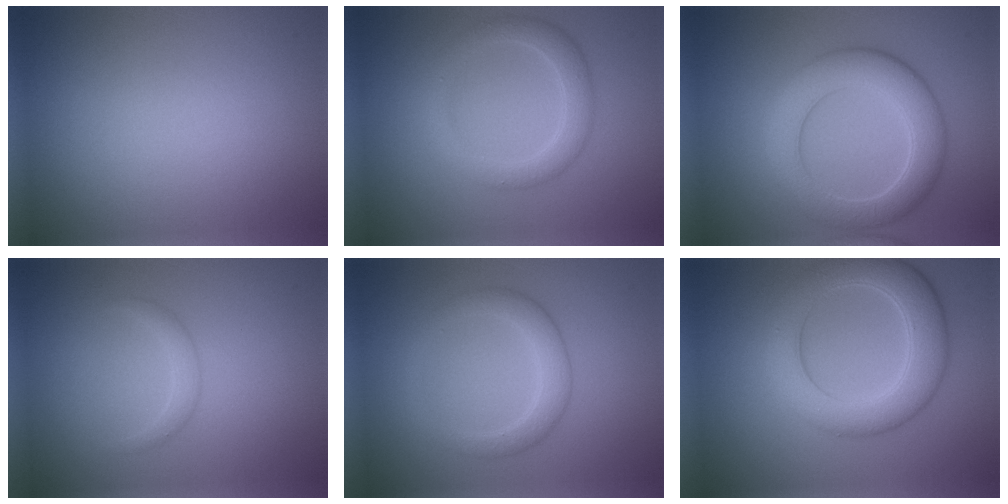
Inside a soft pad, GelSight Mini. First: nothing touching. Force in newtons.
{"total": 3.1, "press": 3.1, "slide": 0.0}
{"total": 6.3, "press": 6.3, "slide": 0.2}
{"total": 1.2, "press": 1.2, "slide": 0.0}
{"total": 2.8, "press": 2.8, "slide": 0.2}
{"total": 6.3, "press": 6.3, "slide": 0.2}